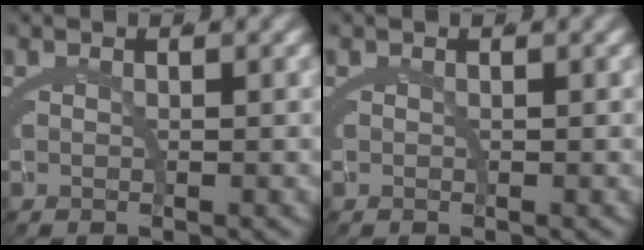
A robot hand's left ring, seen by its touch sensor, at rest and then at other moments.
{"total": 0.0}